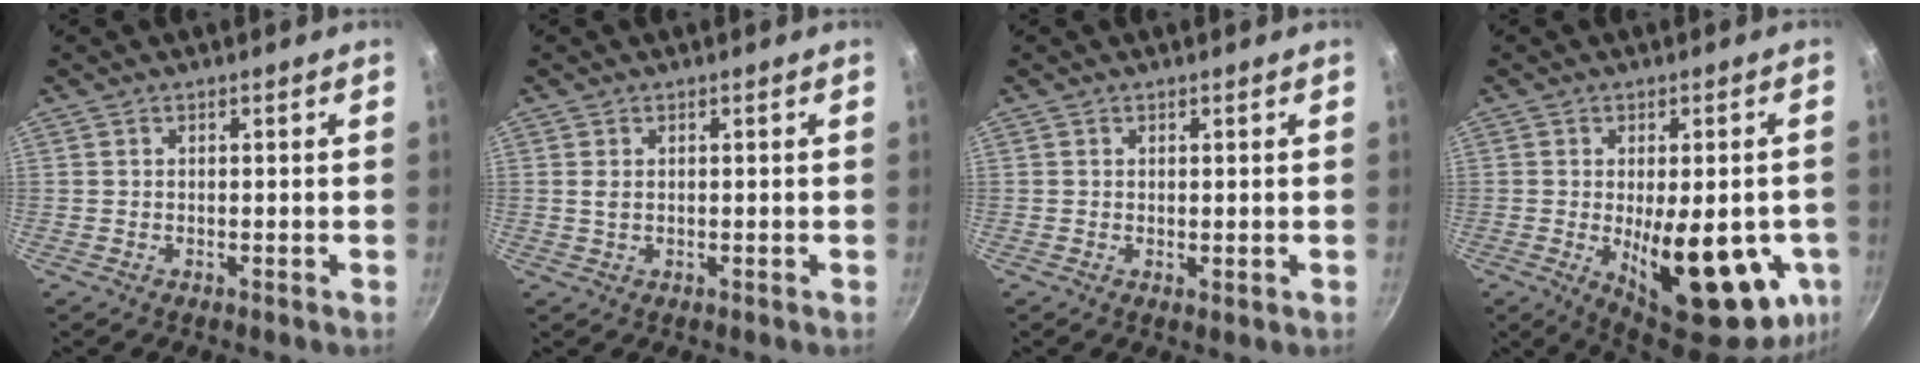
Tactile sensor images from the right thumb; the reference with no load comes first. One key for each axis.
{"total": 1.5, "fx": 0.3, "fy": 1.0, "fz": 1.0, "tx": -0.021, "ty": -0.001, "tz": 0.007}
{"total": 0.6, "fx": 0.3, "fy": 0.3, "fz": 0.5, "tx": -0.006, "ty": -0.008, "tz": 0.003}
{"total": 21.8, "fx": -4.9, "fy": 8.9, "fz": 19.3, "tx": -0.224, "ty": -0.021, "tz": -0.047}